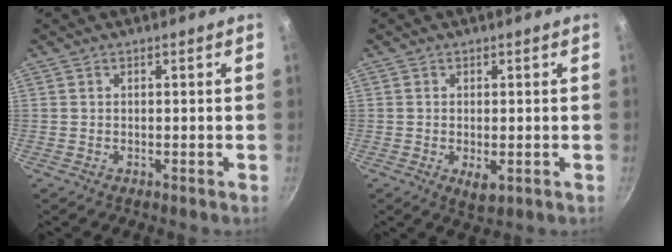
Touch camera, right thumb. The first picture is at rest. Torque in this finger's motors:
{"motor_torque": [0.05, 0.02, -0.36, 0.13, -0.06]}